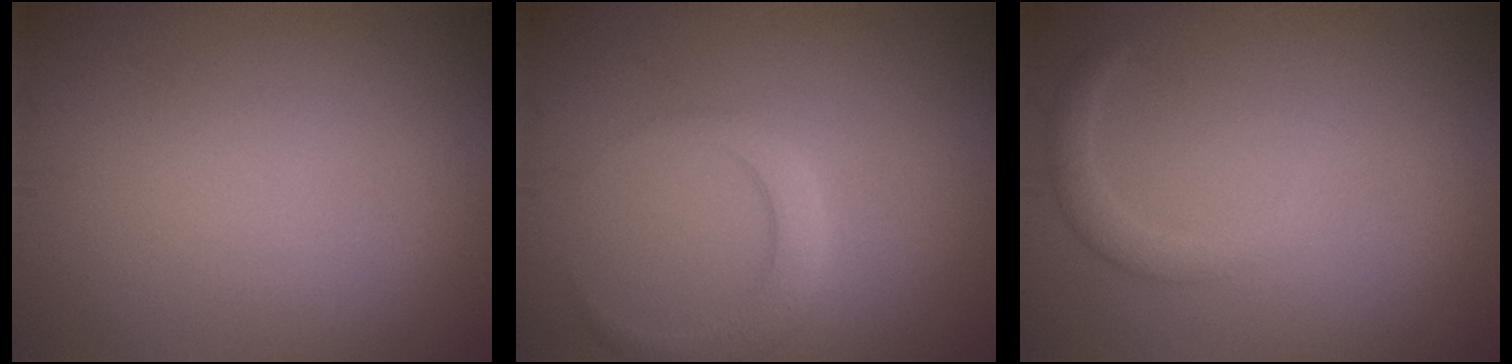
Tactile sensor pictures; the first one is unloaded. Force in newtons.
{"total": 2.9, "press": 2.9, "slide": 0.1}
{"total": 1.5, "press": 1.5, "slide": 0.1}